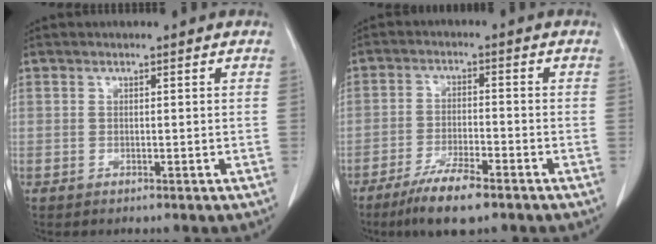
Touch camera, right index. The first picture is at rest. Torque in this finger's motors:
{"motor_torque": [0.13, 0.06, -0.04, -0.06]}